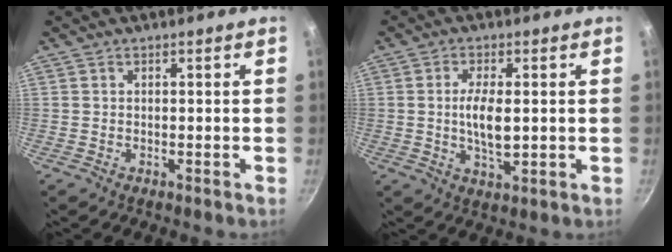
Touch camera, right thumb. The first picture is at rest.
{"total": 6.5, "force": [0.3, 2.5, 6.0], "torque": [-0.114, -0.004, 0.006]}